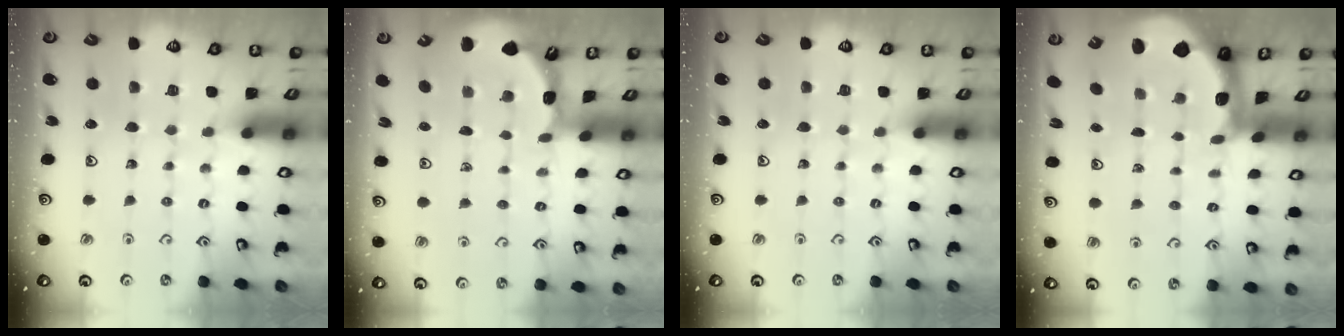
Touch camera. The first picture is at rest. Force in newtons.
{"total": 1.7, "press": 1.7, "slide": 0.1}
{"total": 0.0}
{"total": 1.9, "press": 1.9, "slide": 0.4}